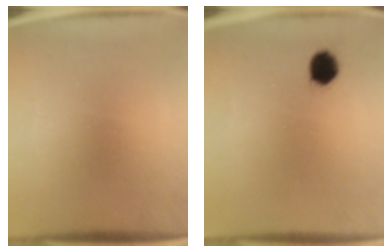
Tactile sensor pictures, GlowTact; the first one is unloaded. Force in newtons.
{"total": 4.6}